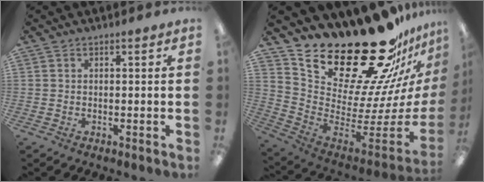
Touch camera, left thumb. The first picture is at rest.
{"total": 28.0, "force": [22.9, 9.7, 12.9], "torque": [-0.177, -0.200, 0.422]}